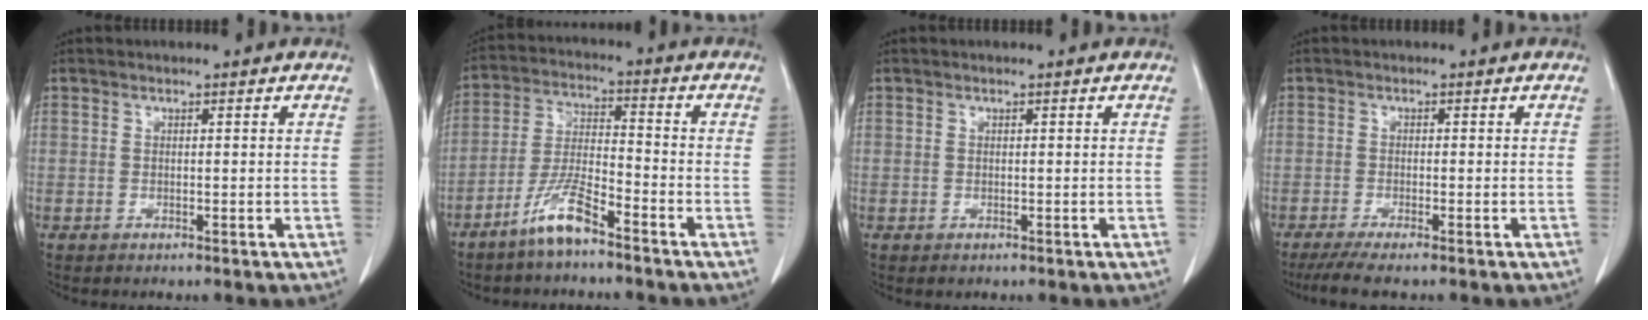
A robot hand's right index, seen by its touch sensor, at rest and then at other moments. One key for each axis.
{"total": 7.7, "fx": -5.6, "fy": 1.0, "fz": 5.2, "tx": -0.112, "ty": -0.009, "tz": -0.112}
{"total": 0.6, "fx": -0.2, "fy": 0.6, "fz": 0.0, "tx": 0.000, "ty": 0.003, "tz": -0.003}
{"total": 4.5, "fx": -3.5, "fy": 0.1, "fz": 2.8, "tx": -0.051, "ty": -0.012, "tz": -0.061}